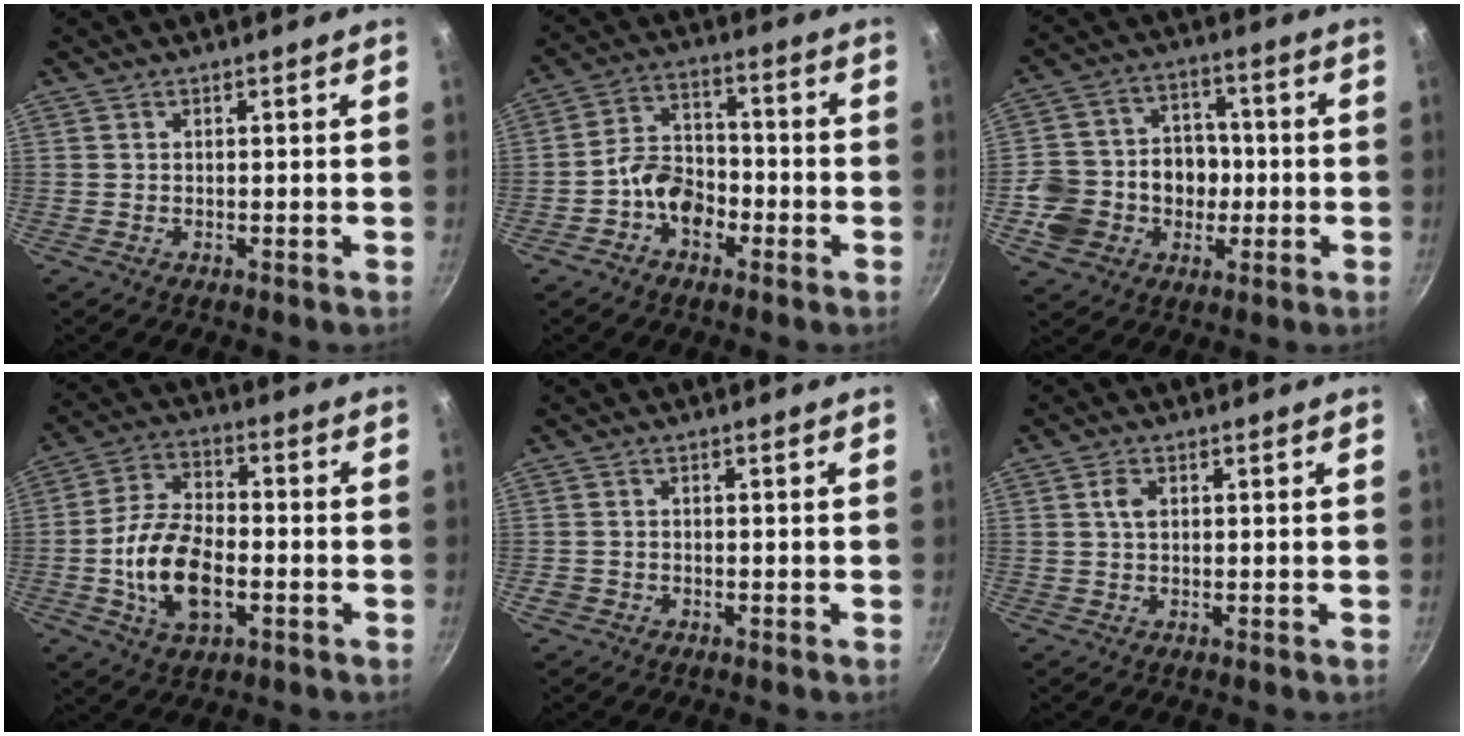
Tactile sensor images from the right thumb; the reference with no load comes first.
{"total": 8.3, "force": [-3.3, 5.8, 4.9], "torque": [-0.055, 0.041, -0.067]}
{"total": 14.3, "force": [-2.5, 12.4, 6.5], "torque": [-0.090, 0.038, -0.042]}
{"total": 14.1, "force": [-3.2, 7.9, 11.2], "torque": [-0.200, 0.025, -0.063]}
{"total": 1.5, "force": [-0.7, 1.2, 0.5], "torque": [-0.012, 0.004, -0.009]}
{"total": 2.5, "force": [0.6, 1.6, 1.8], "torque": [-0.029, 0.002, 0.010]}